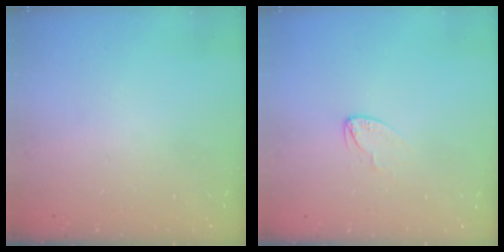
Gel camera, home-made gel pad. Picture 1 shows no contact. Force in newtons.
{"total": 4.0, "press": 4.0, "slide": 0.3}